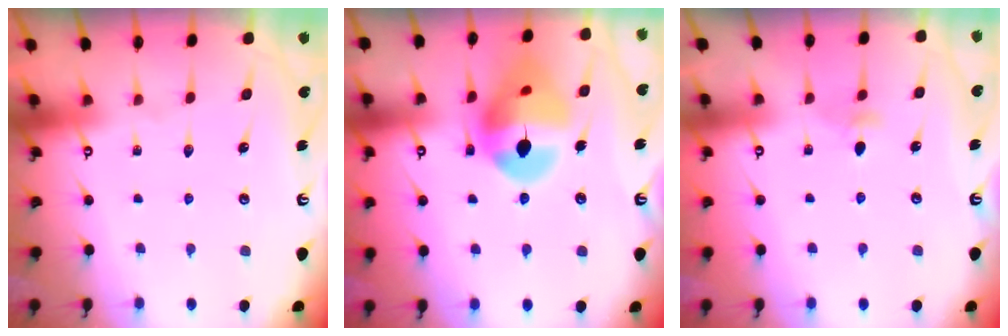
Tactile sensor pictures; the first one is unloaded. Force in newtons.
{"total": 16.7, "press": 16.6, "slide": 2.1}
{"total": 3.4, "press": 3.3, "slide": 0.6}